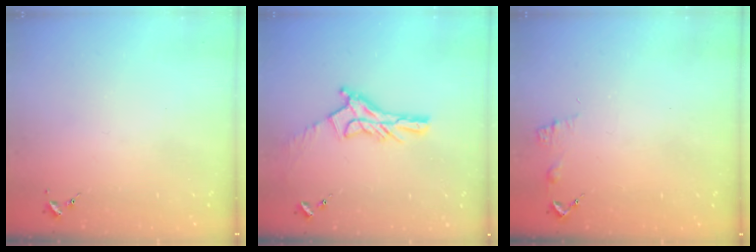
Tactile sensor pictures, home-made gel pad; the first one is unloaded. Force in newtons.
{"total": 12.7, "press": 12.7, "slide": 0.7}
{"total": 6.7, "press": 6.7, "slide": 0.5}